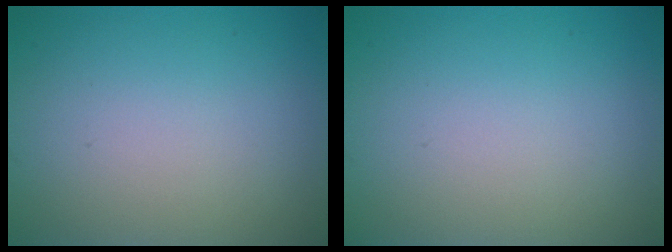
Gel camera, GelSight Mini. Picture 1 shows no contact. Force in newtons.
{"total": 0.0}